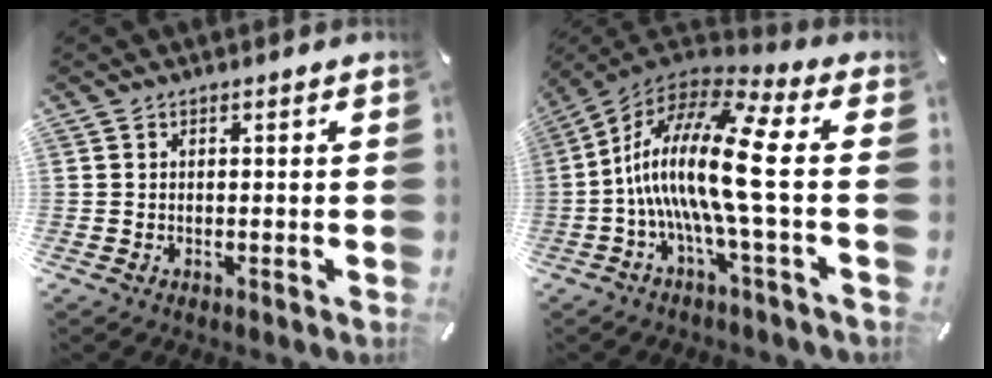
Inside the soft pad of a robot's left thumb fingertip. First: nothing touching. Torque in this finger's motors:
{"motor_torque": [1.69, 3.32, 1.93, -0.84, 0.64]}